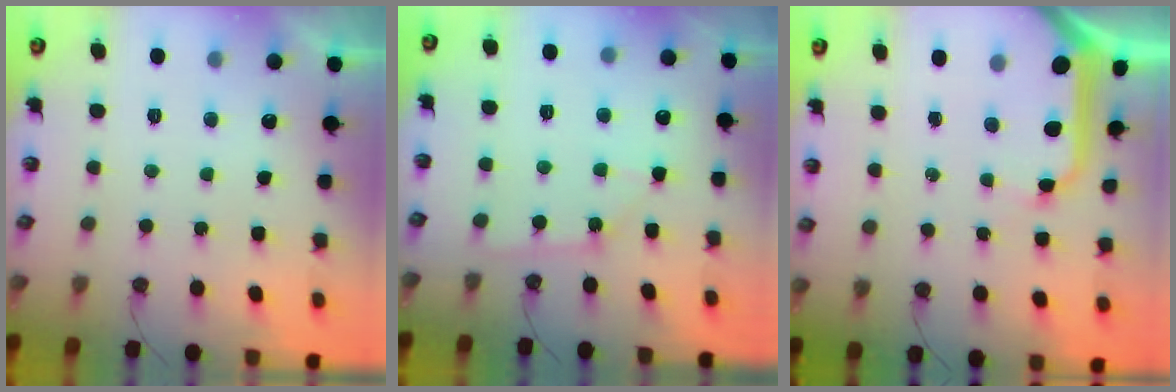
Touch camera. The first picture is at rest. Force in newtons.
{"total": 3.5, "press": 3.5, "slide": 0.5}
{"total": 14.6, "press": 14.5, "slide": 1.9}